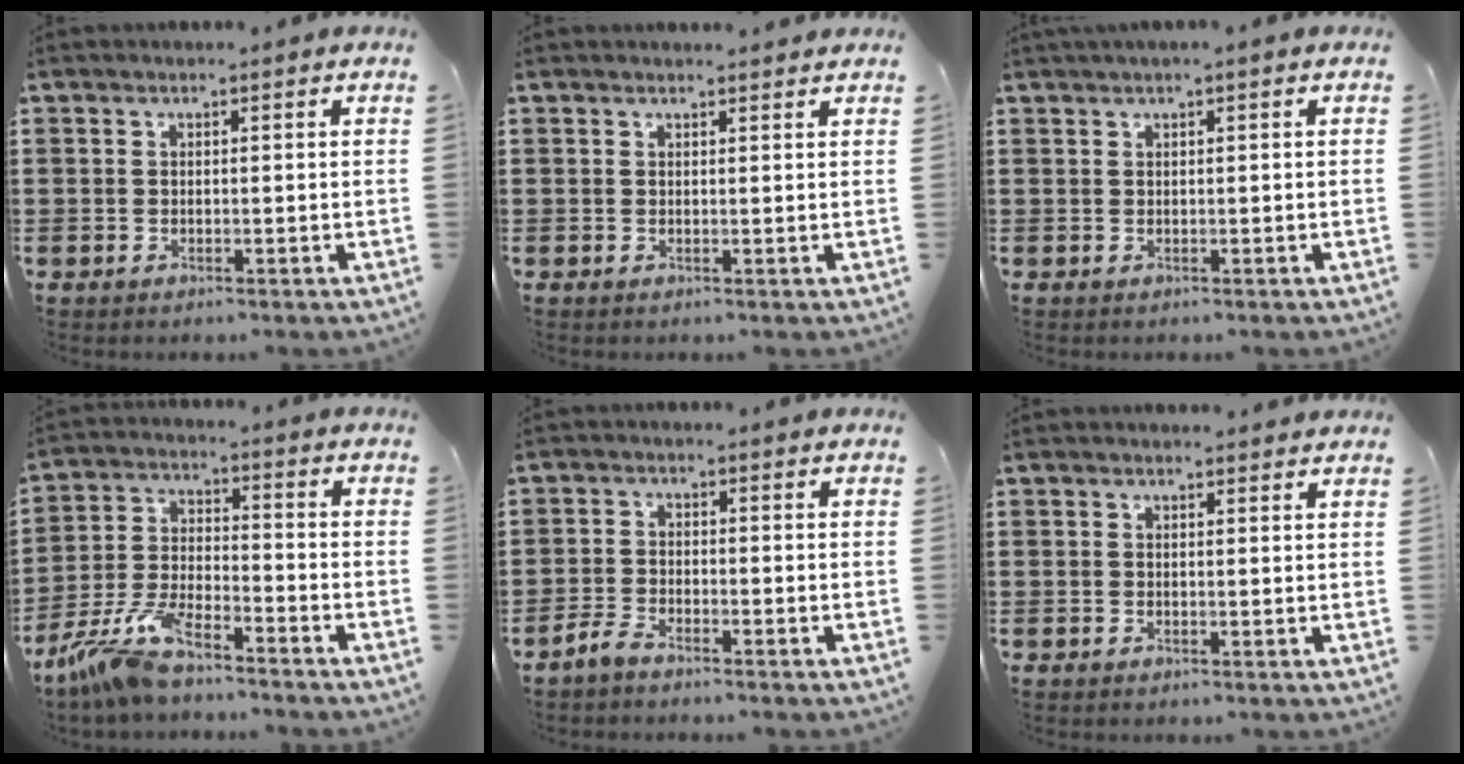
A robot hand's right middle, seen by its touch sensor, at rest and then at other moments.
{"total": 0.9, "force": [0.9, 0.0, 0.2], "torque": [0.003, -0.004, 0.015]}
{"total": 0.6, "force": [0.3, 0.0, 0.5], "torque": [-0.009, 0.000, 0.006]}
{"total": 8.5, "force": [-7.4, 1.1, 4.0], "torque": [-0.096, 0.000, -0.149]}
{"total": 2.9, "force": [-2.6, 0.6, 1.2], "torque": [-0.035, 0.004, -0.056]}
{"total": 0.6, "force": [0.6, 0.1, 0.2], "torque": [0.003, -0.003, 0.009]}